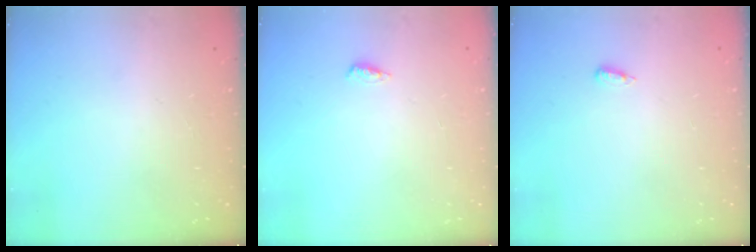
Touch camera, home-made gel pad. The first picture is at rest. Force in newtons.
{"total": 3.4, "press": 3.0, "slide": 1.7}
{"total": 4.4, "press": 3.4, "slide": 2.9}